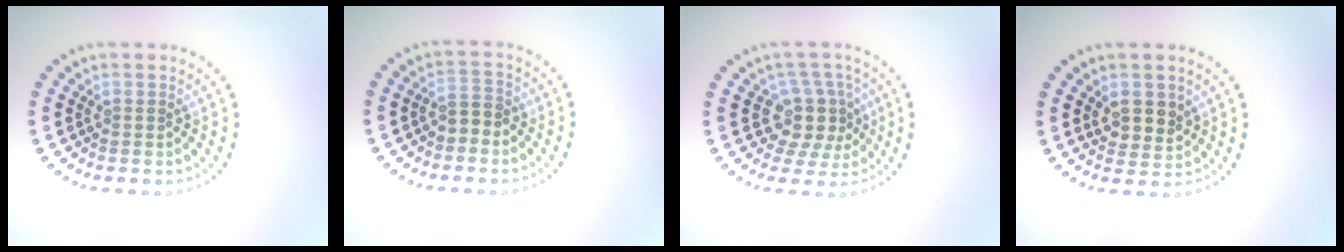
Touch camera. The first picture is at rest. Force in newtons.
{"total": 1.9, "press": 1.8, "slide": 0.8}
{"total": 4.1, "press": 3.4, "slide": 2.2}
{"total": 2.6, "press": 2.4, "slide": 1.0}